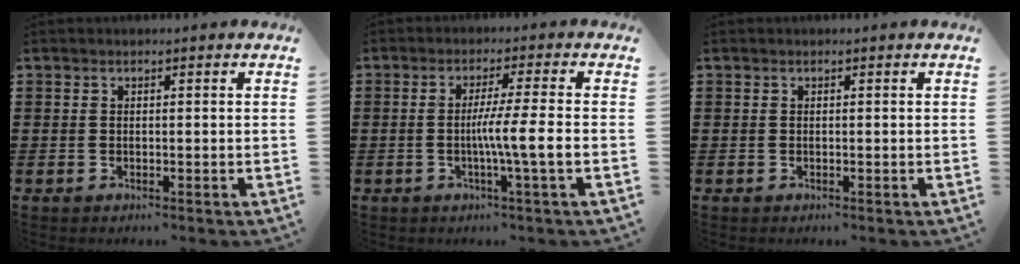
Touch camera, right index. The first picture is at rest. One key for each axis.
{"total": 6.1, "fx": -1.1, "fy": -0.6, "fz": 6.0, "tx": -0.104, "ty": -0.010, "tz": -0.024}
{"total": 0.0}